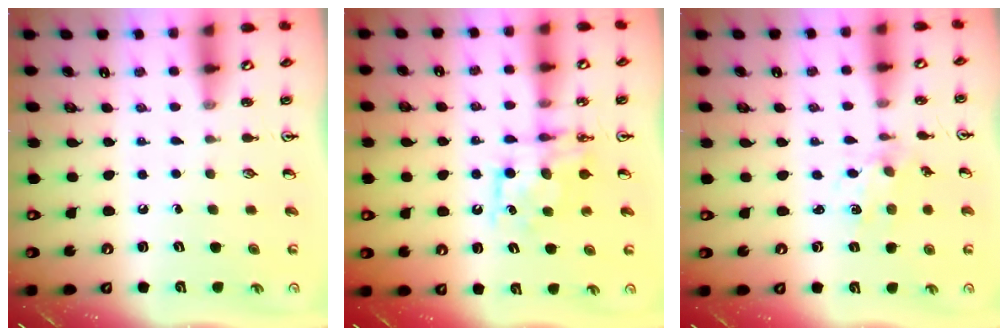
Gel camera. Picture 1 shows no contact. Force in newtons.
{"total": 7.7, "press": 7.7, "slide": 0.4}
{"total": 2.4, "press": 2.4, "slide": 0.4}